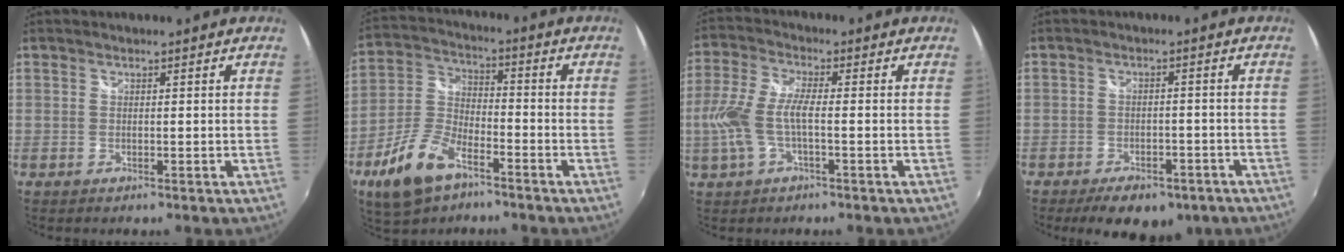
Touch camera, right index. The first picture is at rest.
{"total": 12.9, "force": [-7.8, 6.1, 8.4], "torque": [-0.190, -0.004, -0.149]}
{"total": 9.1, "force": [-1.8, 2.7, 8.5], "torque": [-0.190, -0.001, -0.033]}
{"total": 10.3, "force": [-7.2, 5.4, 5.0], "torque": [-0.110, 0.004, -0.089]}